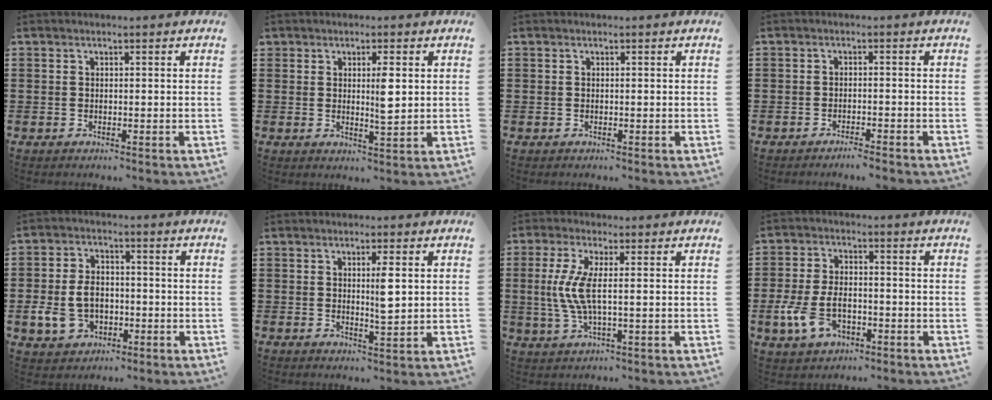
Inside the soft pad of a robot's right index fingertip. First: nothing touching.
{"total": 3.5, "force": [1.1, 1.0, 3.2], "torque": [-0.056, 0.001, 0.015]}
{"total": 0.0}
{"total": 1.7, "force": [-1.6, -0.1, 0.6], "torque": [-0.011, 0.001, -0.030]}
{"total": 6.9, "force": [-1.5, 5.1, 4.4], "torque": [-0.110, 0.005, -0.033]}
{"total": 3.5, "force": [0.7, 0.6, 3.4], "torque": [-0.056, 0.000, 0.007]}
{"total": 6.6, "force": [0.3, 1.4, 6.4], "torque": [-0.155, -0.017, -0.007]}
{"total": 7.2, "force": [-2.6, 4.3, 5.2], "torque": [-0.121, 0.003, -0.053]}